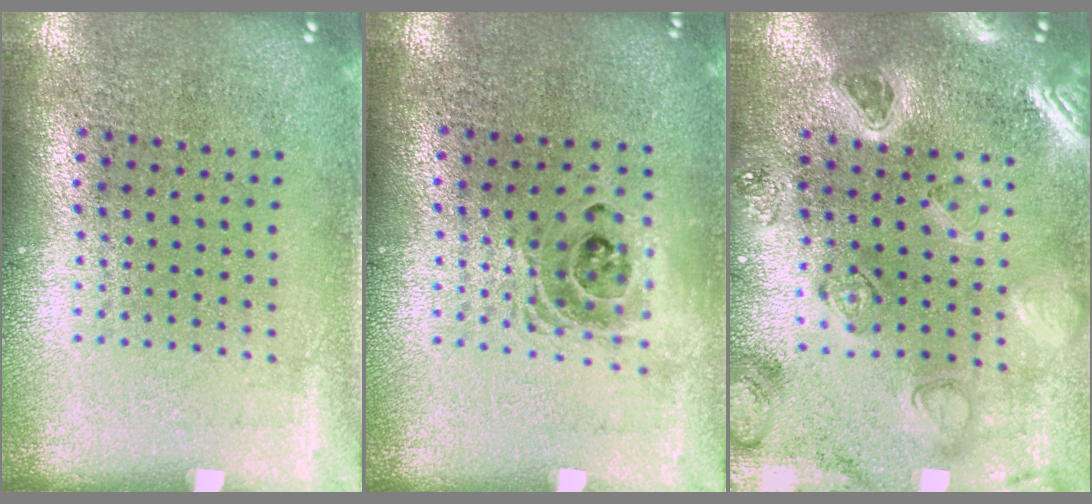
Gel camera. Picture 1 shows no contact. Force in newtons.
{"total": 1.4, "press": 1.2, "slide": 0.7}
{"total": 2.2, "press": 2.2, "slide": 0.4}